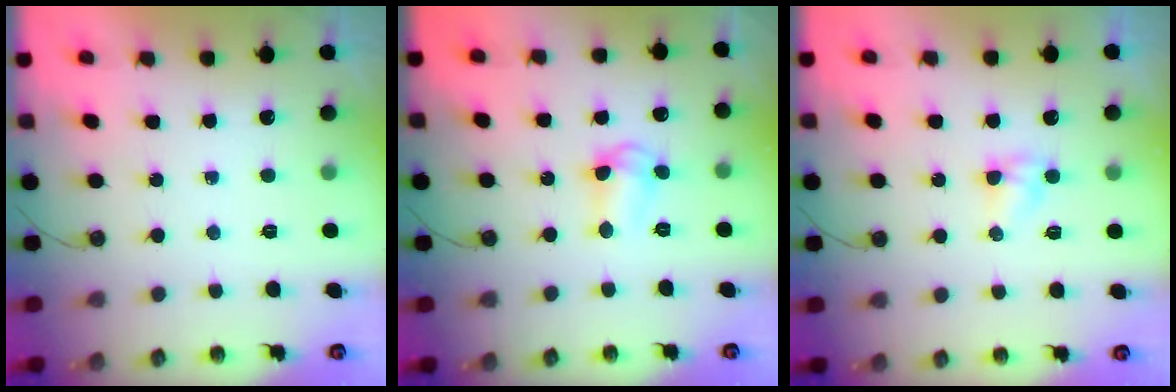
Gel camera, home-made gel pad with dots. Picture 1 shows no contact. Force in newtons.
{"total": 7.1, "press": 6.4, "slide": 3.2}
{"total": 2.8, "press": 2.8, "slide": 0.2}